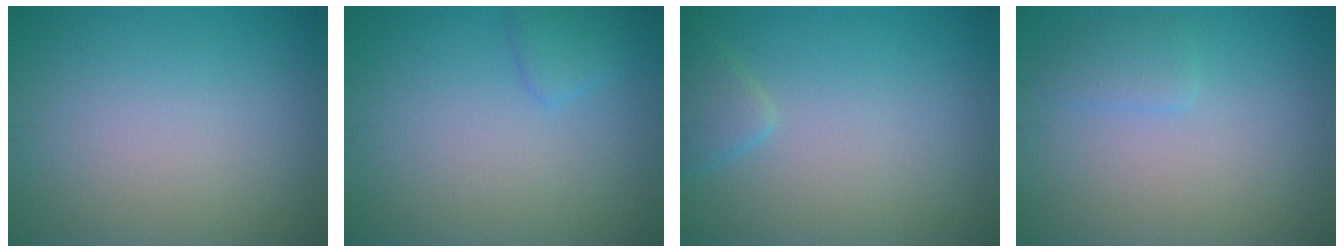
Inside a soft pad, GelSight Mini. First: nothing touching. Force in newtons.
{"total": 1.4, "press": 1.4, "slide": 0.1}
{"total": 1.6, "press": 1.6, "slide": 0.1}
{"total": 1.5, "press": 1.5, "slide": 0.1}